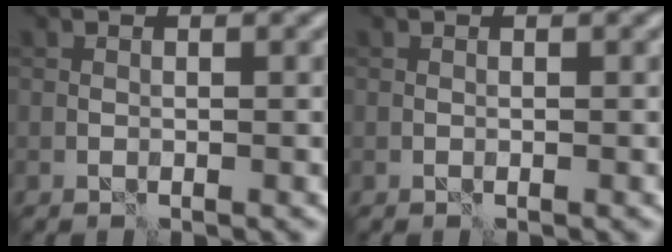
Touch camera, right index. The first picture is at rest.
{"total": 0.0}